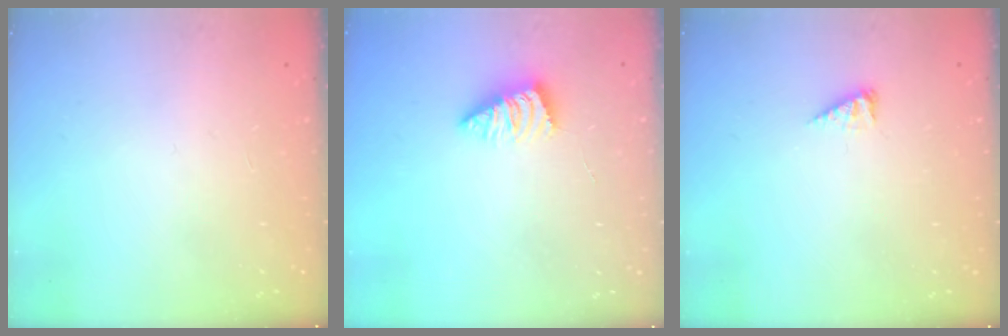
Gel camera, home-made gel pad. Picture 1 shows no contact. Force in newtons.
{"total": 3.5, "press": 3.4, "slide": 0.5}
{"total": 2.8, "press": 2.8, "slide": 0.4}